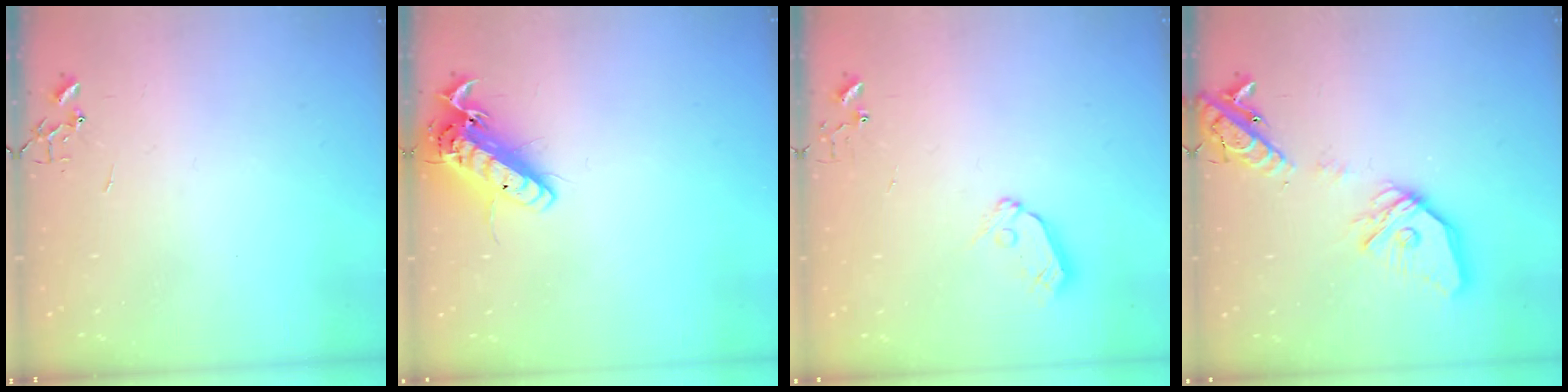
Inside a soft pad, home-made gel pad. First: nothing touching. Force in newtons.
{"total": 15.7, "press": 15.3, "slide": 3.3}
{"total": 7.0, "press": 7.0, "slide": 0.6}
{"total": 18.6, "press": 18.3, "slide": 3.1}